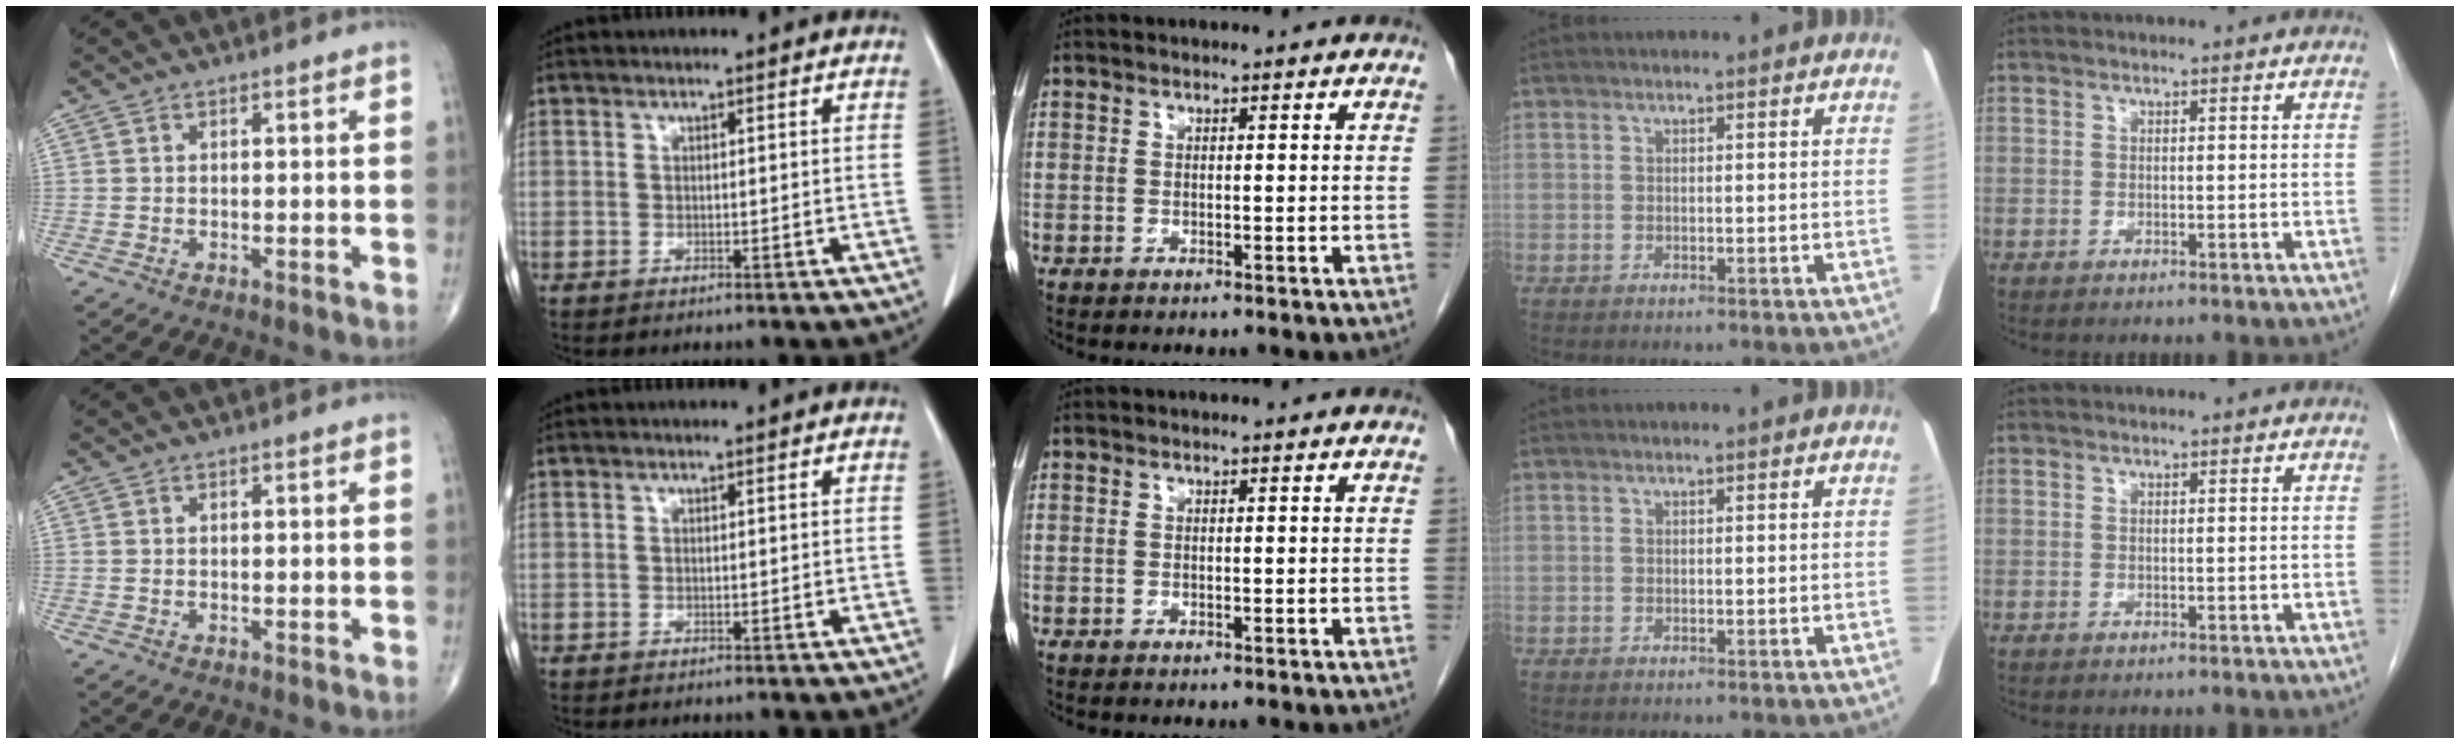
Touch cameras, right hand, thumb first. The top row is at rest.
{}